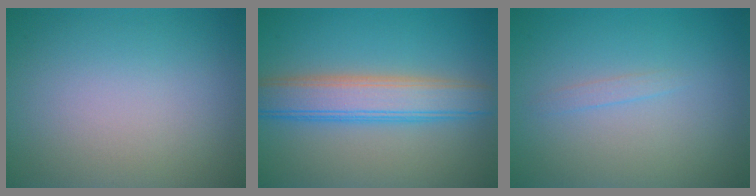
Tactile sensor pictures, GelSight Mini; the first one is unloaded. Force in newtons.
{"total": 5.7, "press": 5.7, "slide": 0.3}
{"total": 0.7, "press": 0.7, "slide": 0.1}